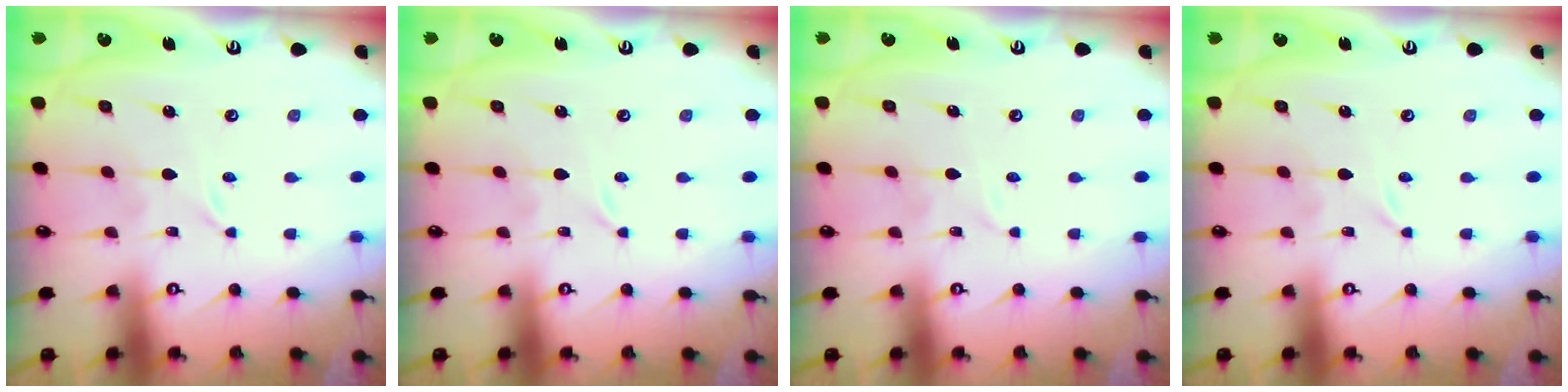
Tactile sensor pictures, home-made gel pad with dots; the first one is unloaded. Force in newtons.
{"total": 0.0}
{"total": 0.0}
{"total": 0.0}